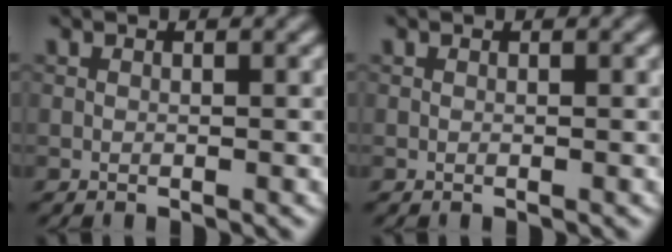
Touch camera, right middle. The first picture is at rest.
{"total": 0.0}